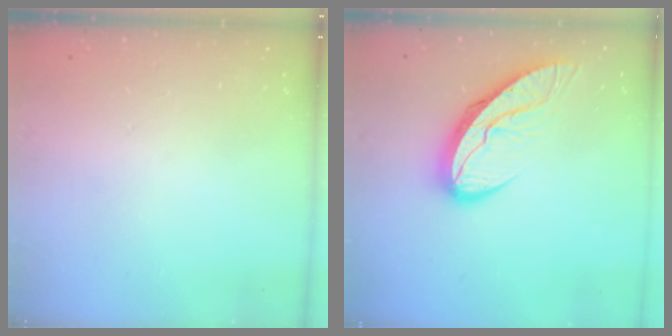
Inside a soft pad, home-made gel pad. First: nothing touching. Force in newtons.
{"total": 9.8, "press": 9.8, "slide": 1.0}